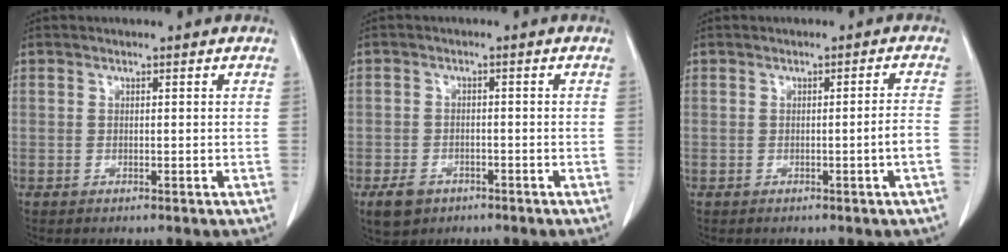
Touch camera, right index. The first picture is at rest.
{"total": 3.9, "force": [-2.3, 2.9, 1.5], "torque": [-0.027, 0.003, -0.026]}
{"total": 2.4, "force": [-1.0, -0.7, 2.1], "torque": [-0.031, -0.002, -0.017]}